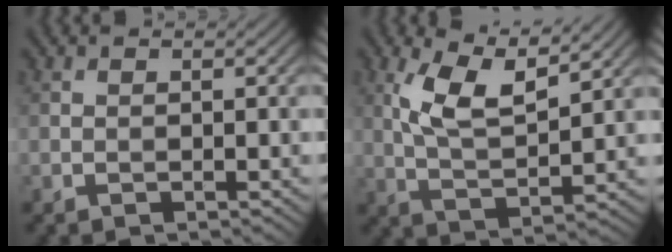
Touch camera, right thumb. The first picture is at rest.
{"total": 8.2, "force": [4.1, 2.8, 6.5], "torque": [-0.140, 0.001, 0.082]}